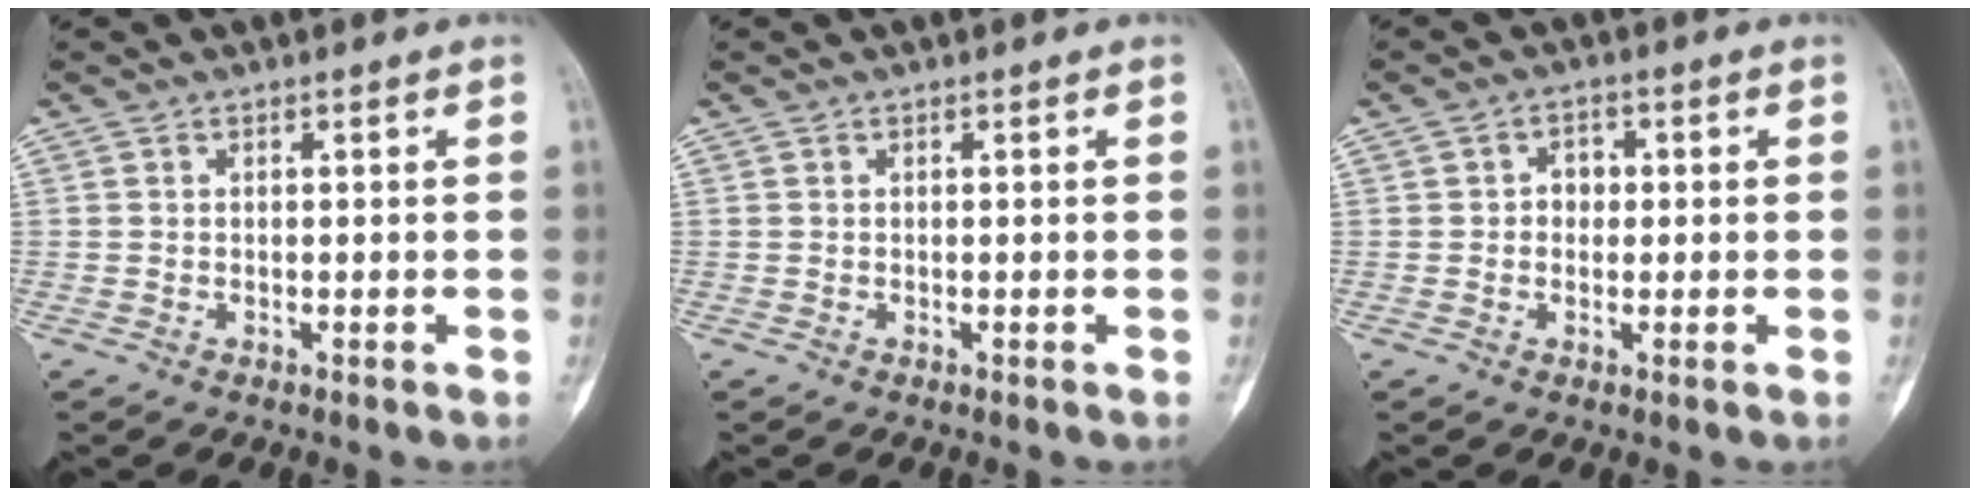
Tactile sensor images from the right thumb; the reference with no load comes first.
{"total": 0.0}
{"total": 3.0, "force": [0.1, 2.5, 1.6], "torque": [-0.006, 0.009, -0.003]}